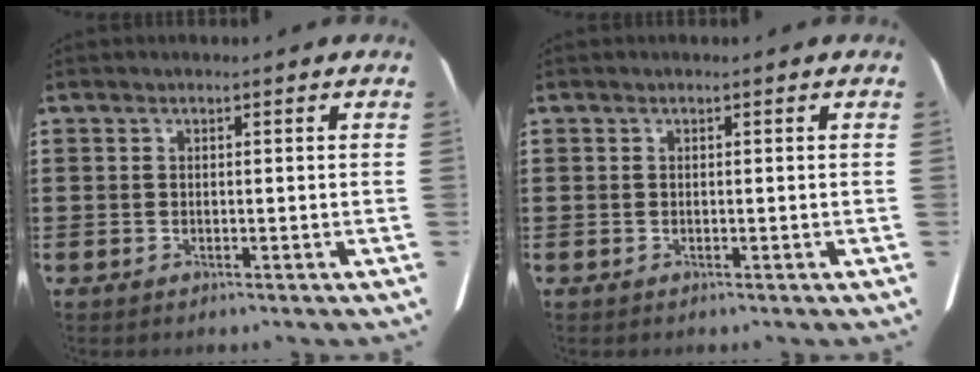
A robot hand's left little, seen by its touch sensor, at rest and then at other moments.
{"total": 0.0}